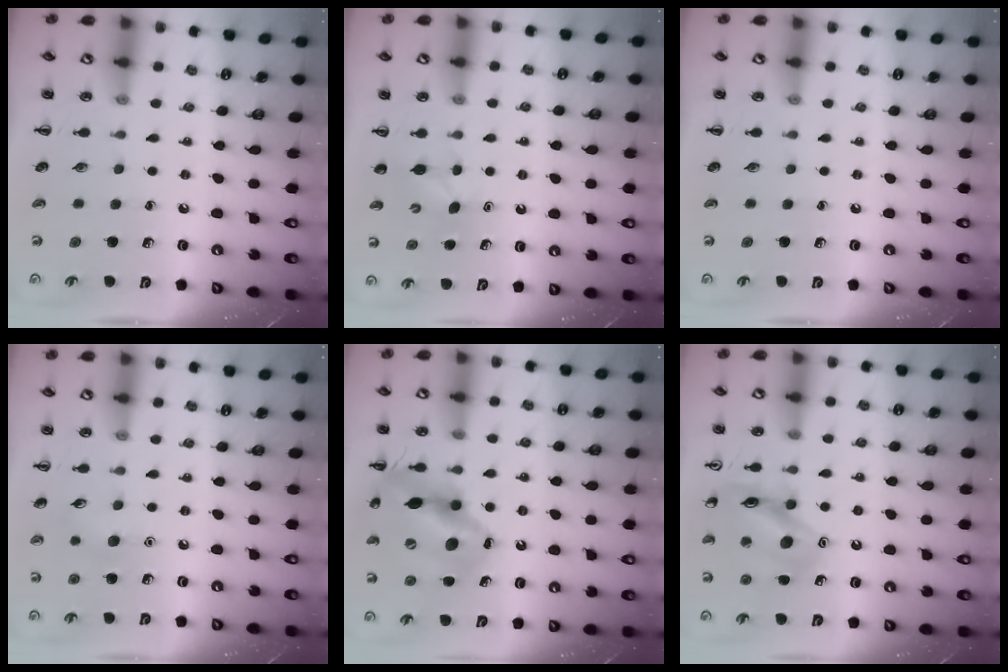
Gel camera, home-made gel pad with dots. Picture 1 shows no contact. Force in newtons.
{"total": 3.4, "press": 3.2, "slide": 1.0}
{"total": 0.0}
{"total": 5.2, "press": 5.0, "slide": 1.3}
{"total": 16.8, "press": 16.6, "slide": 2.6}
{"total": 13.4, "press": 13.3, "slide": 1.1}